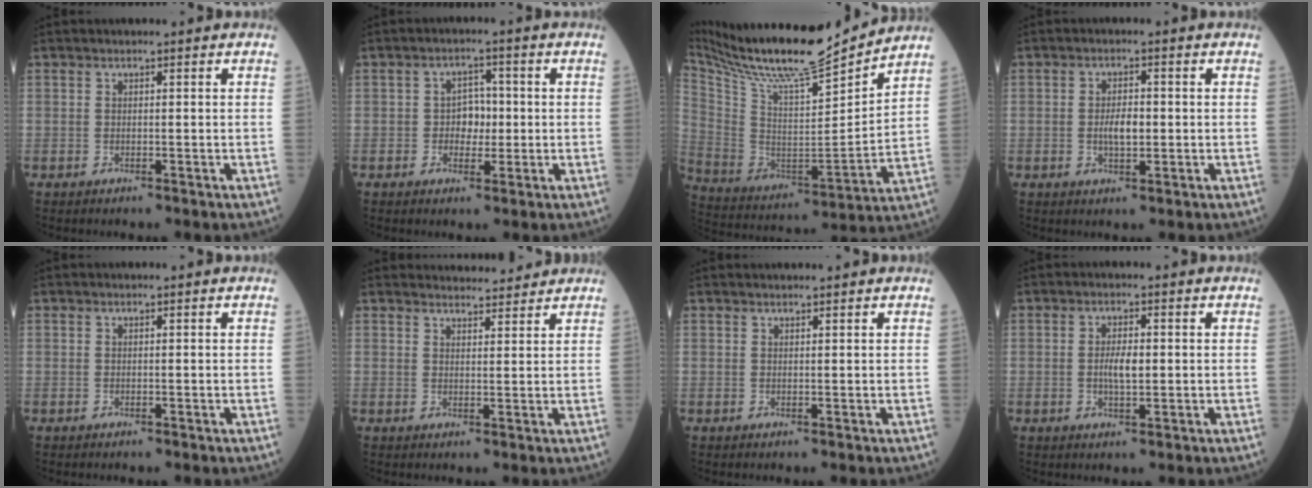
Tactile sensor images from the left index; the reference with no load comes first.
{"total": 3.6, "force": [-1.0, 2.6, 2.3], "torque": [-0.027, 0.007, -0.024]}
{"total": 20.1, "force": [18.1, 1.3, 8.5], "torque": [-0.173, -0.025, 0.304]}
{"total": 3.2, "force": [-1.0, 1.3, 2.8], "torque": [-0.050, -0.003, -0.022]}
{"total": 0.0}
{"total": 4.8, "force": [4.7, 1.0, 0.4], "torque": [0.000, 0.008, 0.052]}
{"total": 1.1, "force": [1.1, 0.1, 0.4], "torque": [0.003, 0.012, 0.013]}
{"total": 3.1, "force": [-0.8, 1.0, 2.8], "torque": [-0.052, -0.004, -0.018]}